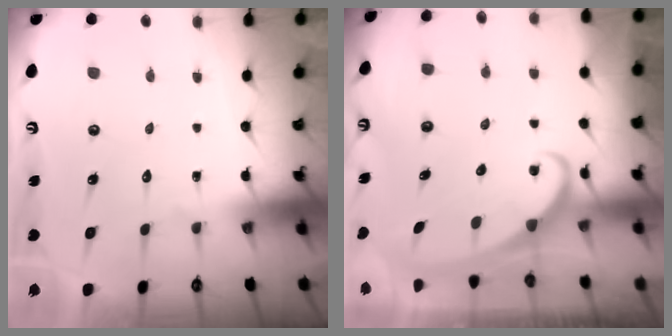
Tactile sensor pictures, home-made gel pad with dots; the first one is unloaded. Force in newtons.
{"total": 2.3, "press": 2.3, "slide": 0.4}